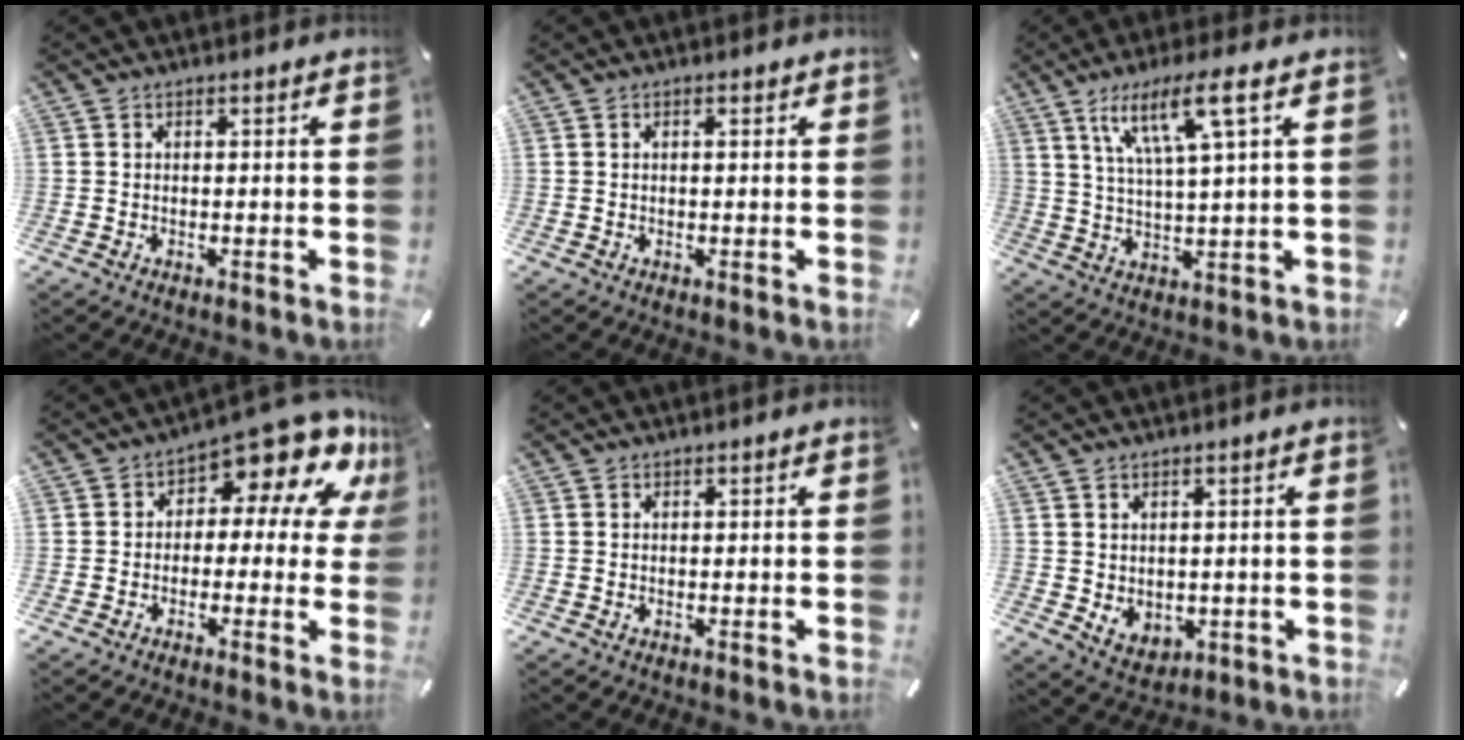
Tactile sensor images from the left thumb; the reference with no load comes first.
{"total": 1.0, "force": [0.3, 0.4, 0.9], "torque": [-0.010, 0.000, 0.002]}
{"total": 11.7, "force": [5.9, 1.4, 10.0], "torque": [-0.198, -0.004, 0.099]}
{"total": 12.5, "force": [7.3, 5.3, 8.6], "torque": [-0.117, -0.067, 0.122]}
{"total": 0.0}
{"total": 4.0, "force": [1.6, 3.6, 0.8], "torque": [0.001, -0.015, 0.031]}